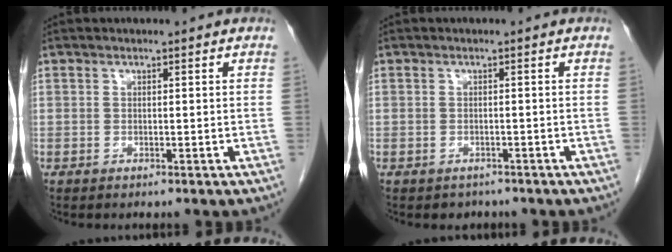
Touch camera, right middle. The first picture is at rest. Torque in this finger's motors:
{"motor_torque": [-0.19, -0.27, -0.04, -0.01]}